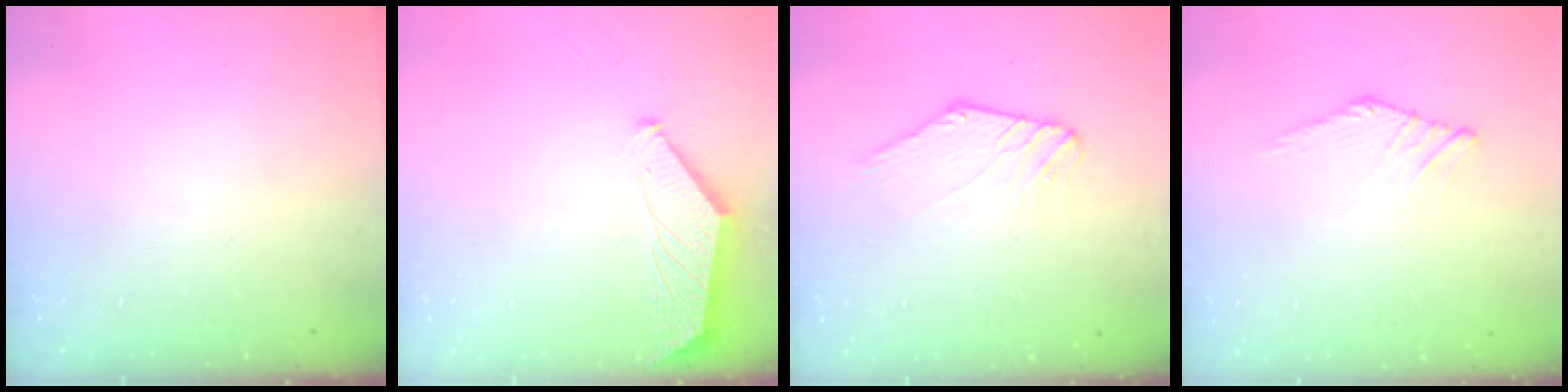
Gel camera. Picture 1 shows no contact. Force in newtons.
{"total": 1.4, "press": 1.4, "slide": 0.2}
{"total": 0.0}
{"total": 0.0}